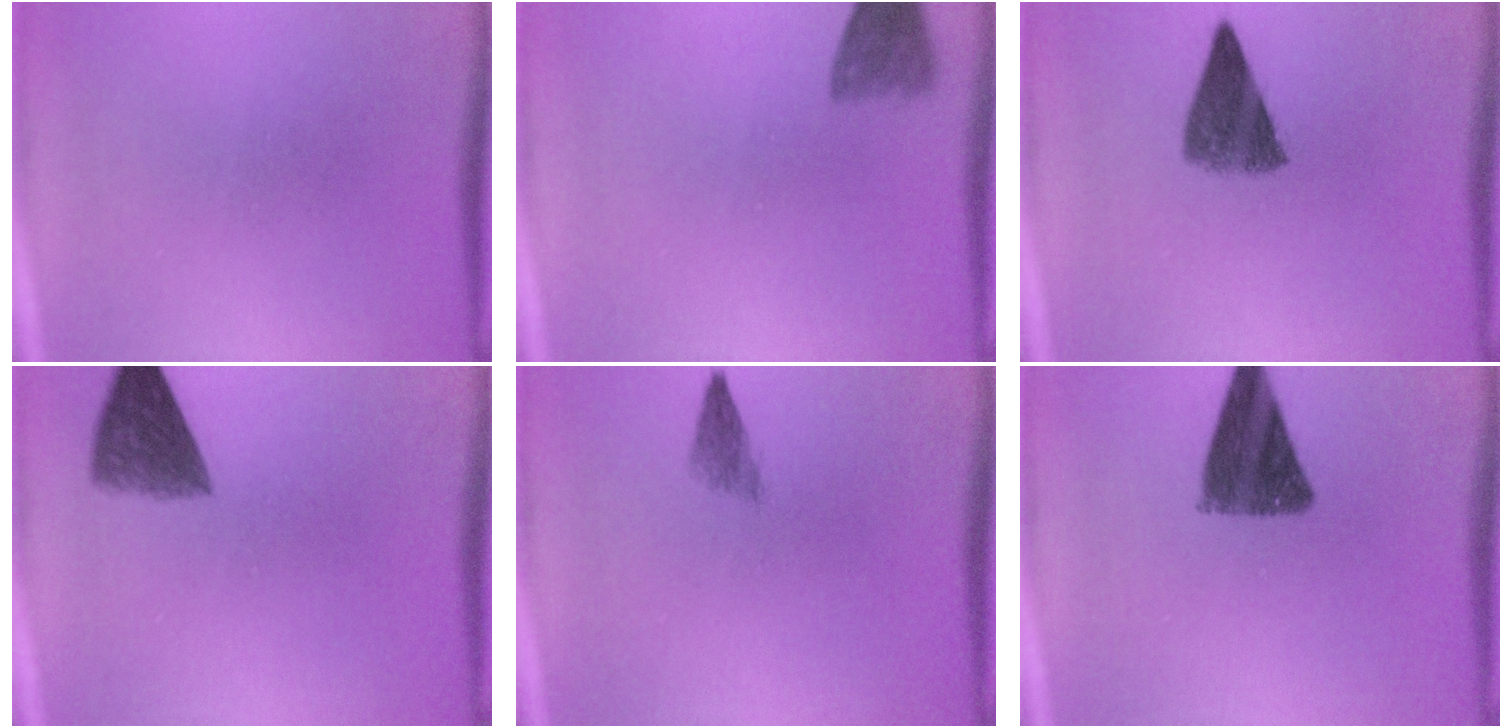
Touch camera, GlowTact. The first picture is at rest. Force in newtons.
{"total": 3.8}
{"total": 6.8}
{"total": 6.3}
{"total": 1.9}
{"total": 10.3}